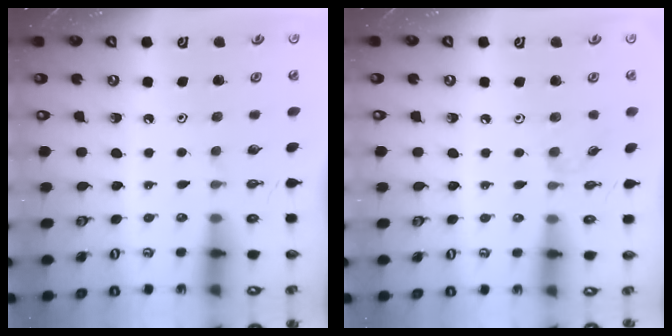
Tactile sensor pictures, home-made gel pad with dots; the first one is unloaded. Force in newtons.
{"total": 4.0, "press": 4.0, "slide": 0.6}